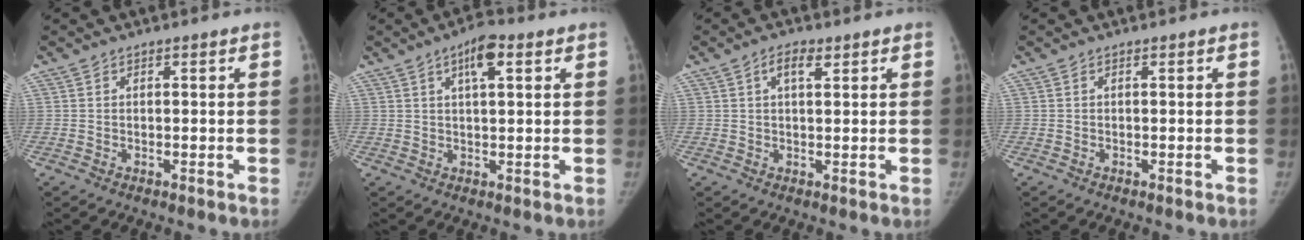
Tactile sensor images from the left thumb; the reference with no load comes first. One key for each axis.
{"total": 5.8, "fx": 2.7, "fy": 2.1, "fz": 4.7, "tx": -0.067, "ty": 0.000, "tz": 0.040}
{"total": 3.3, "fx": 1.6, "fy": 1.5, "fz": 2.4, "tx": -0.036, "ty": 0.000, "tz": 0.029}
{"total": 0.0}